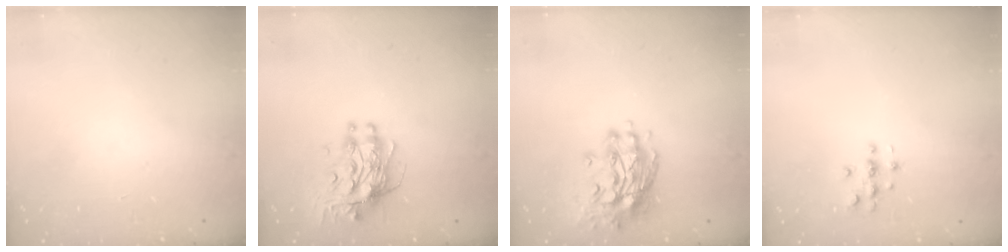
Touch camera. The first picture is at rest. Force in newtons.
{"total": 10.1, "press": 10.1, "slide": 0.8}
{"total": 11.8, "press": 11.7, "slide": 1.3}
{"total": 2.7, "press": 2.7, "slide": 0.3}